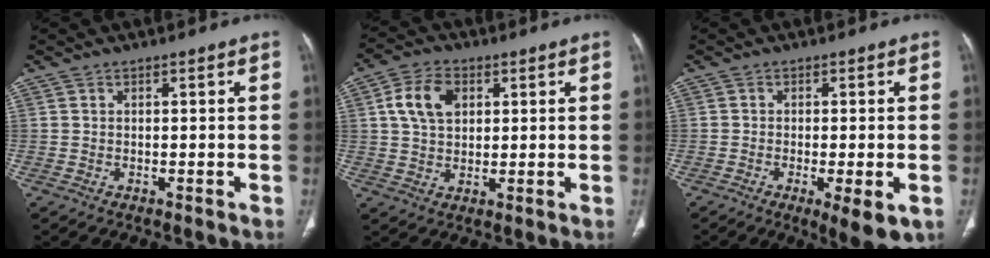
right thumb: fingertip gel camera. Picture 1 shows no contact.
{"total": 8.5, "force": [2.5, 5.9, 5.7], "torque": [-0.093, 0.002, 0.044]}
{"total": 7.3, "force": [-2.7, 1.9, 6.5], "torque": [-0.094, -0.014, -0.037]}